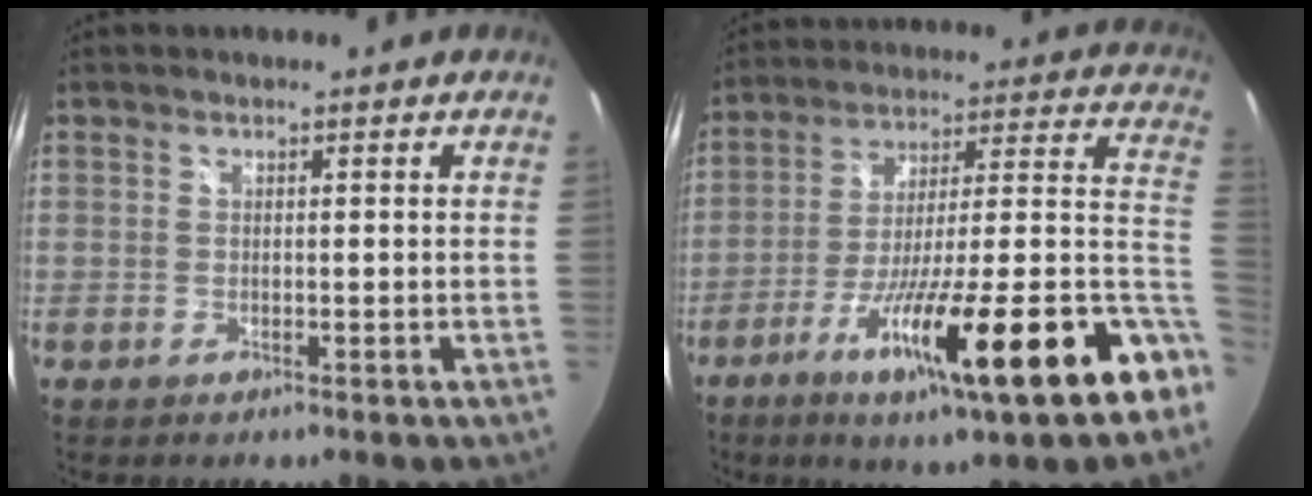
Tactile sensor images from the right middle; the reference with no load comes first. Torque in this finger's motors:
{"motor_torque": [2.14, 0.00, 1.05, 0.21]}